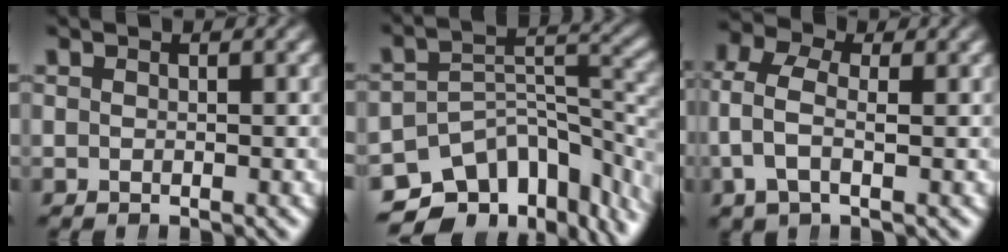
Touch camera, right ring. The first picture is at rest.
{"total": 11.8, "force": [-6.0, 7.5, 6.9], "torque": [-0.085, -0.021, -0.089]}
{"total": 4.1, "force": [0.3, 2.7, 3.1], "torque": [-0.077, -0.011, 0.009]}